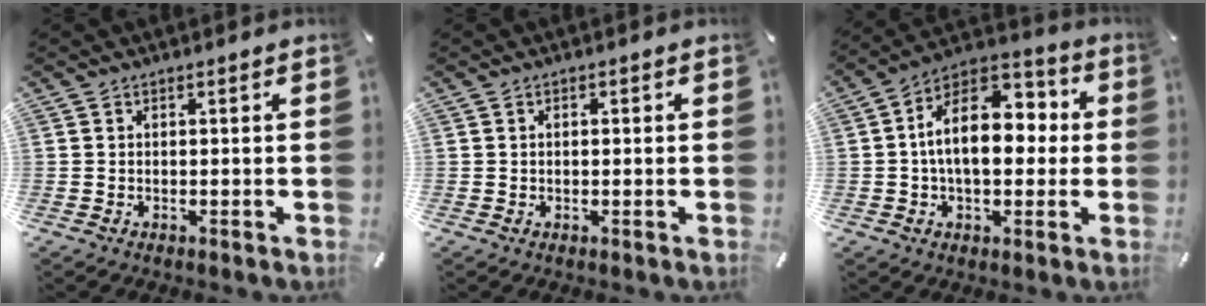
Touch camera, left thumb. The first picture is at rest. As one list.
[{"total": 0.7, "force": [-0.2, 0.3, 0.5], "torque": [-0.011, 0.000, -0.003]}, {"total": 15.4, "force": [1.1, 9.7, 11.9], "torque": [-0.197, 0.000, 0.016]}]